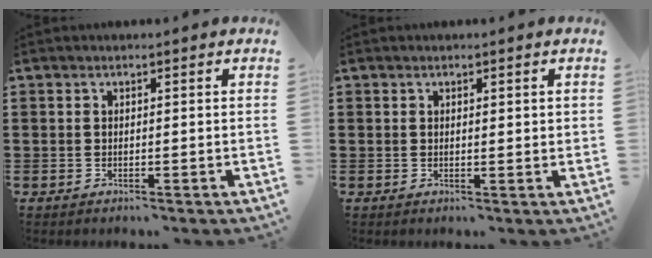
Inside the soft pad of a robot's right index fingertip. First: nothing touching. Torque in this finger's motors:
{"motor_torque": [-0.28, 0.28, -0.01, -0.01]}